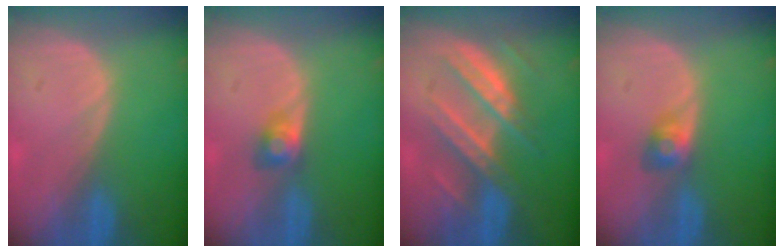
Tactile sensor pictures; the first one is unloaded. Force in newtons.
{"total": 2.6, "press": 2.5, "slide": 0.7}
{"total": 7.9, "press": 7.9, "slide": 0.4}
{"total": 2.8, "press": 2.6, "slide": 1.0}